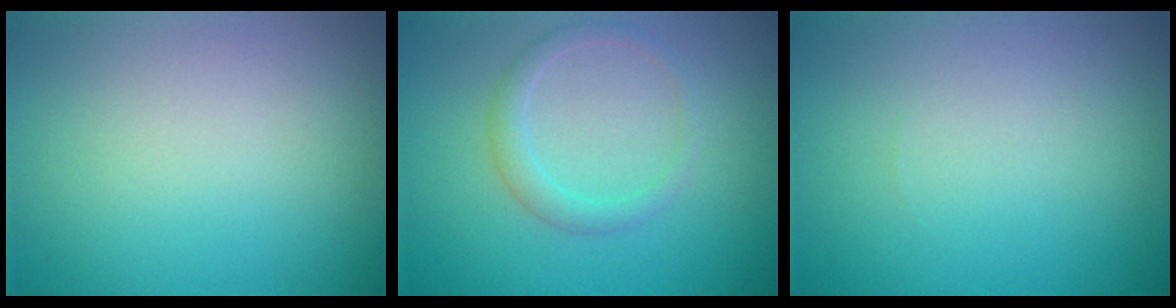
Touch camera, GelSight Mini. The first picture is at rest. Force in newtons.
{"total": 1.8, "press": 1.8, "slide": 0.0}
{"total": 0.0}